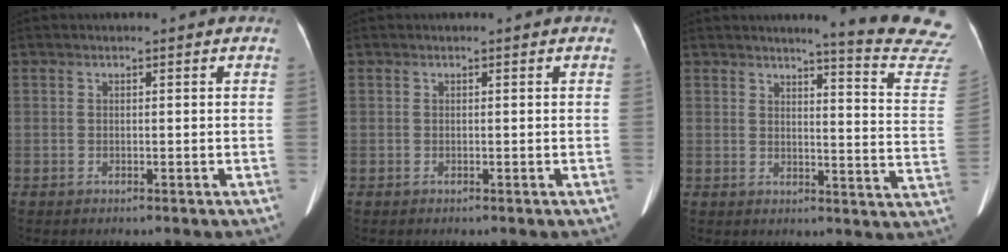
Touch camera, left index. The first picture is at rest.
{"total": 0.0}
{"total": 14.8, "force": [14.1, -1.6, 4.1], "torque": [-0.040, -0.134, 0.139]}